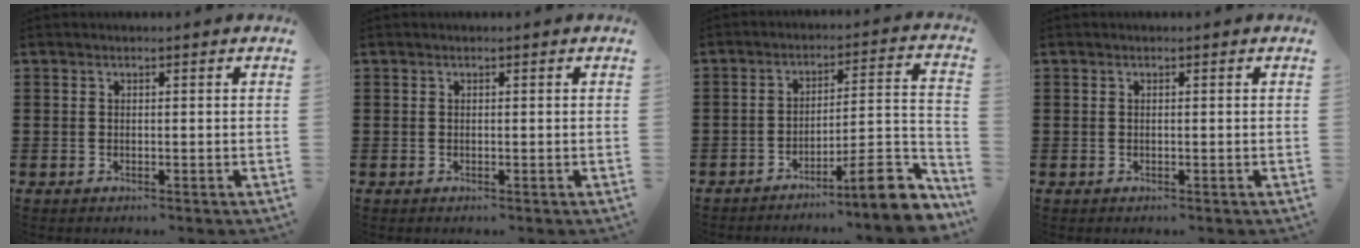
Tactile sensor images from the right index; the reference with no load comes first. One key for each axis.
{"total": 0.0}
{"total": 8.8, "fx": -6.1, "fy": 0.8, "fz": 6.3, "tx": -0.096, "ty": 0.001, "tz": -0.114}
{"total": 0.0}